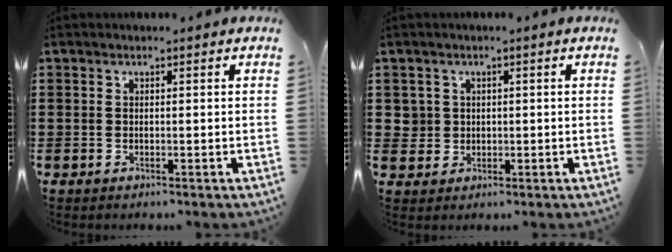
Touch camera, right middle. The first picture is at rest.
{"total": 2.8, "force": [0.4, 2.8, 0.5], "torque": [-0.023, 0.011, 0.005]}